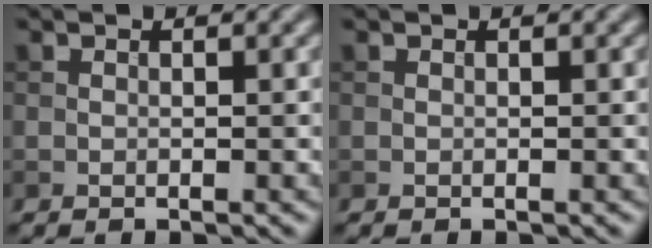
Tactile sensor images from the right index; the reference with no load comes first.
{"total": 0.0}